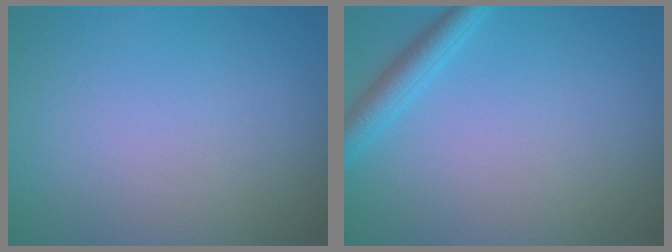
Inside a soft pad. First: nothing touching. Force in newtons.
{"total": 2.3, "press": 2.3, "slide": 0.2}